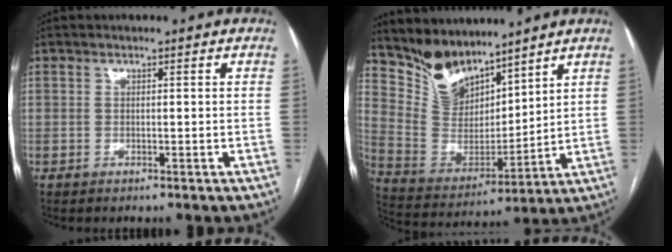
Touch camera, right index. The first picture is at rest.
{"total": 11.5, "force": [10.1, 4.4, 3.2], "torque": [-0.078, 0.001, 0.209]}